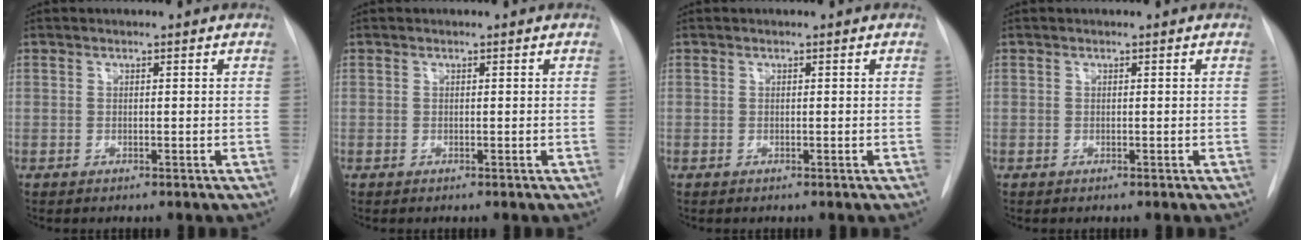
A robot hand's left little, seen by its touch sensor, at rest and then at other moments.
{"total": 0.0}
{"total": 0.0}
{"total": 0.0}